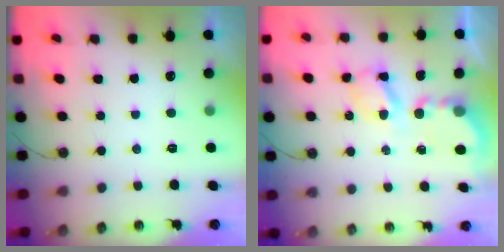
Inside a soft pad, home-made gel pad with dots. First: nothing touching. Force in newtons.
{"total": 5.8, "press": 5.7, "slide": 0.5}